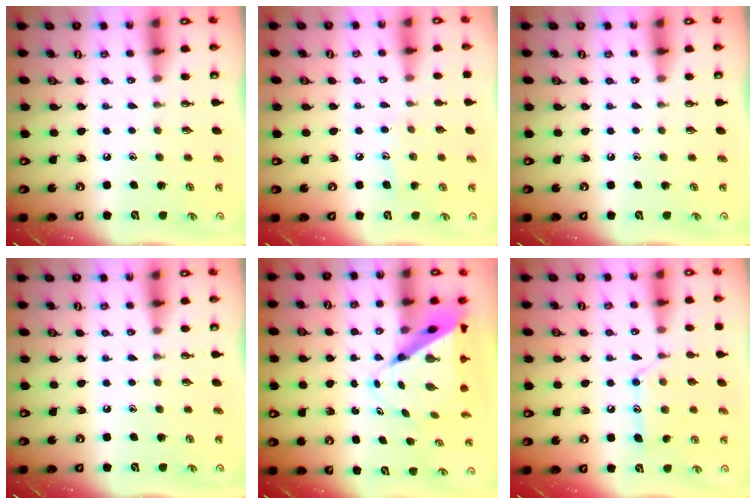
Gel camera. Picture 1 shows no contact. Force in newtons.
{"total": 6.5, "press": 6.5, "slide": 0.3}
{"total": 0.0}
{"total": 0.0}
{"total": 9.9, "press": 9.9, "slide": 0.7}
{"total": 13.5, "press": 13.5, "slide": 0.8}